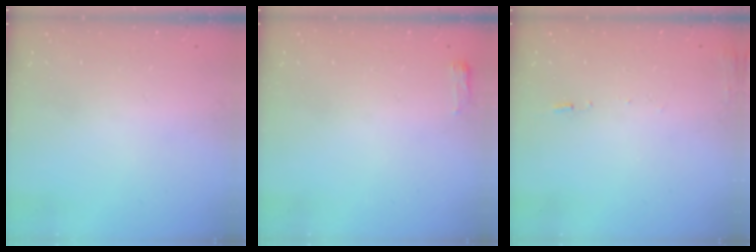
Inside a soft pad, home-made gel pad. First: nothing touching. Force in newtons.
{"total": 2.7, "press": 2.6, "slide": 0.8}
{"total": 7.2, "press": 7.2, "slide": 0.7}